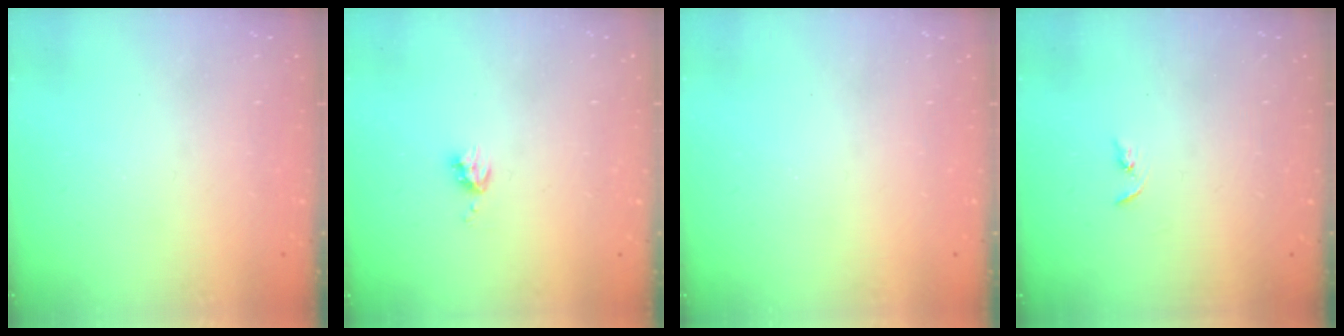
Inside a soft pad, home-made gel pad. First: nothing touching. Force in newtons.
{"total": 5.4, "press": 5.3, "slide": 0.7}
{"total": 0.0}
{"total": 2.2, "press": 2.2, "slide": 0.2}